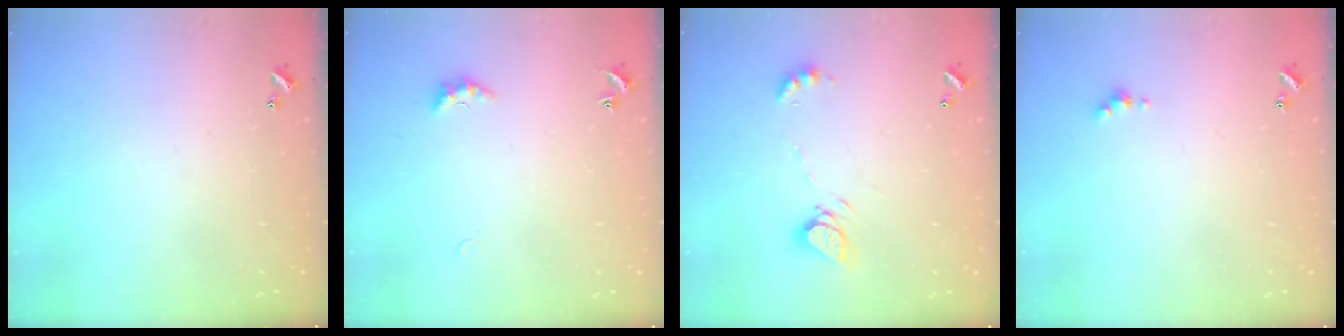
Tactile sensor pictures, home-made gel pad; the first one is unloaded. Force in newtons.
{"total": 2.0, "press": 1.9, "slide": 0.6}
{"total": 8.6, "press": 8.6, "slide": 1.0}
{"total": 1.0, "press": 0.9, "slide": 0.5}